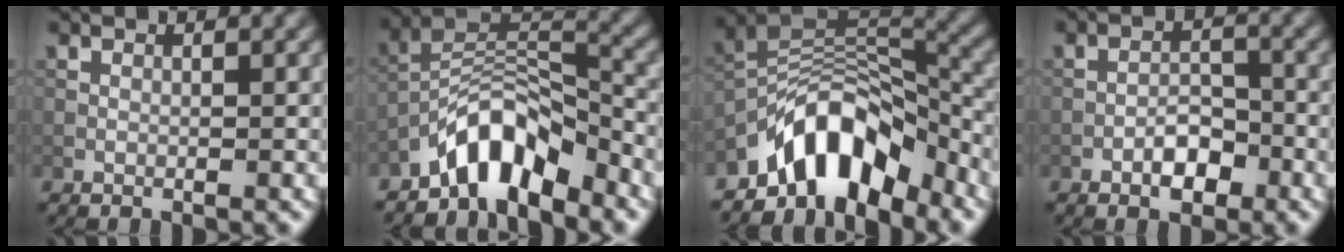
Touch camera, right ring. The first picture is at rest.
{"total": 6.6, "force": [-5.1, 2.4, 3.5], "torque": [-0.048, 0.007, -0.102]}
{"total": 9.0, "force": [-6.1, 4.1, 5.2], "torque": [-0.063, 0.010, -0.119]}
{"total": 2.9, "force": [-1.6, 1.3, 2.0], "torque": [-0.027, 0.008, -0.030]}